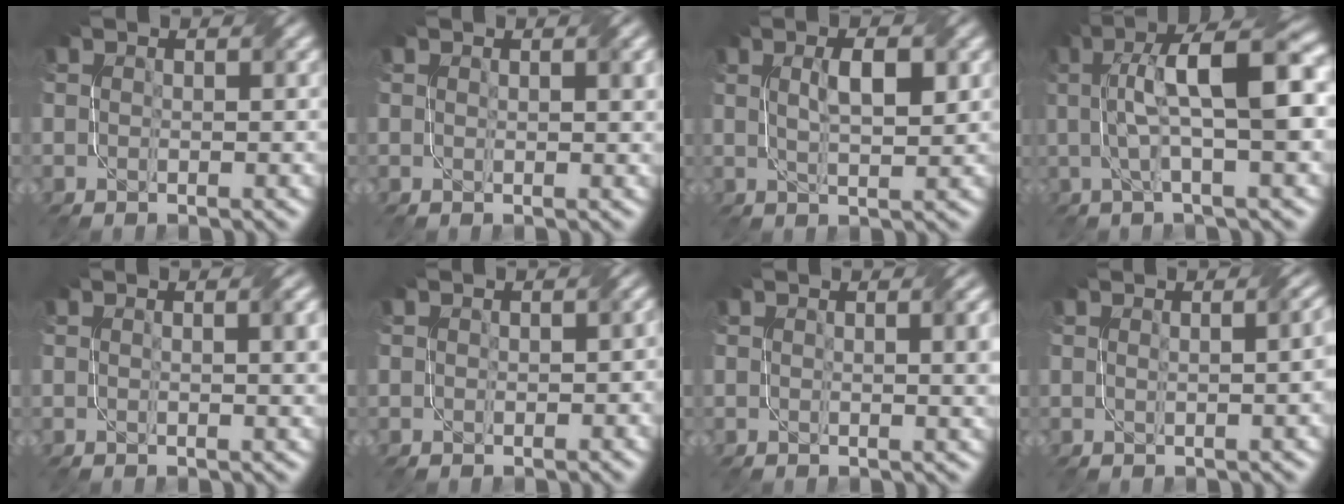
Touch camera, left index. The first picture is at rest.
{"total": 1.0, "force": [0.5, 0.2, 0.9], "torque": [-0.012, 0.000, 0.009]}
{"total": 3.6, "force": [0.9, 0.9, 3.3], "torque": [-0.065, 0.004, 0.018]}
{"total": 8.7, "force": [1.1, 2.1, 8.4], "torque": [-0.138, 0.019, 0.015]}
{"total": 2.5, "force": [0.5, 0.7, 2.3], "torque": [-0.025, 0.006, 0.007]}
{"total": 1.1, "force": [0.1, 0.8, 0.8], "torque": [-0.011, 0.001, 0.003]}
{"total": 3.5, "force": [0.8, 1.1, 3.2], "torque": [-0.029, 0.008, 0.012]}
{"total": 4.4, "force": [0.7, 2.0, 3.9], "torque": [-0.015, 0.022, 0.000]}